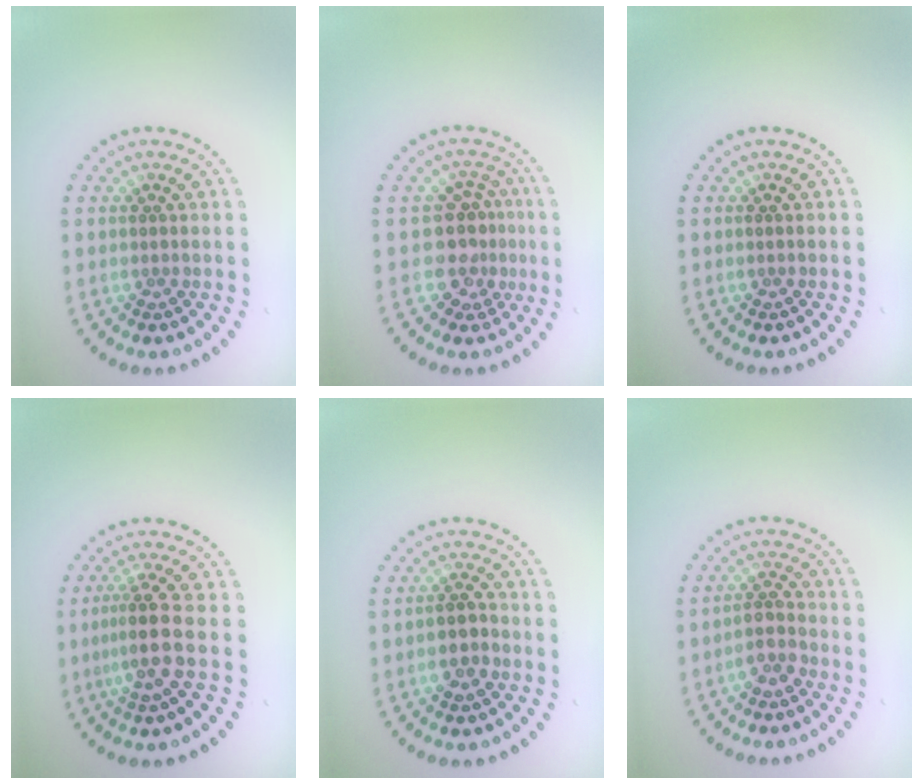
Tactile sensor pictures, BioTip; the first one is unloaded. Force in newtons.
{"total": 3.3, "press": 2.5, "slide": 2.1}
{"total": 0.0}
{"total": 3.3, "press": 2.5, "slide": 2.2}
{"total": 2.5, "press": 2.5, "slide": 0.5}
{"total": 1.8, "press": 1.7, "slide": 0.6}